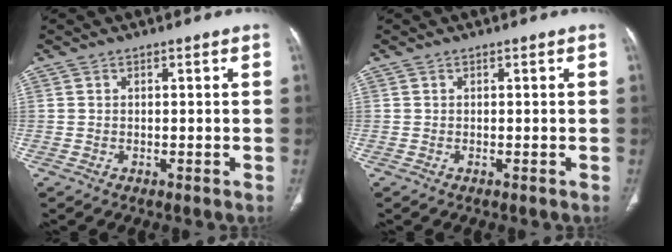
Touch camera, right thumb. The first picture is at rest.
{"total": 0.0}